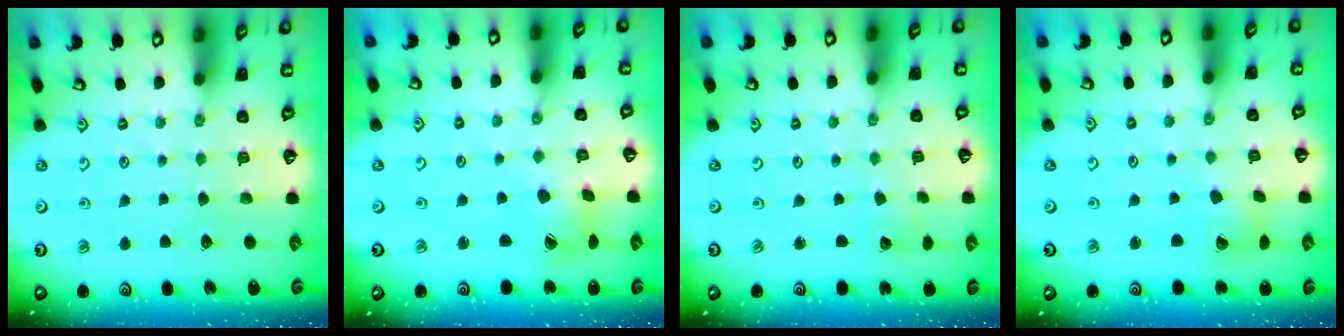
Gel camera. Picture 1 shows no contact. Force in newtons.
{"total": 7.9, "press": 7.8, "slide": 0.9}
{"total": 2.3, "press": 2.3, "slide": 0.1}
{"total": 7.6, "press": 7.5, "slide": 0.9}